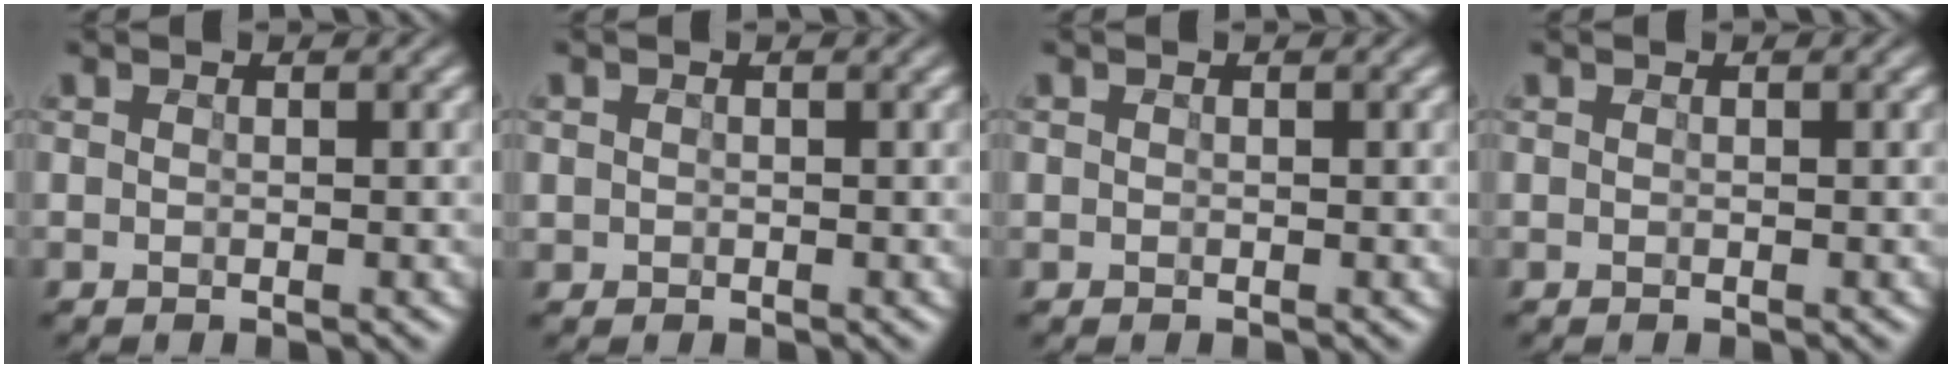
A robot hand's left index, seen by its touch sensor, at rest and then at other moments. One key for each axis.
{"total": 0.6, "fx": -0.2, "fy": 0.6, "fz": 0.0, "tx": 0.004, "ty": 0.005, "tz": -0.006}
{"total": 0.0}
{"total": 0.0}